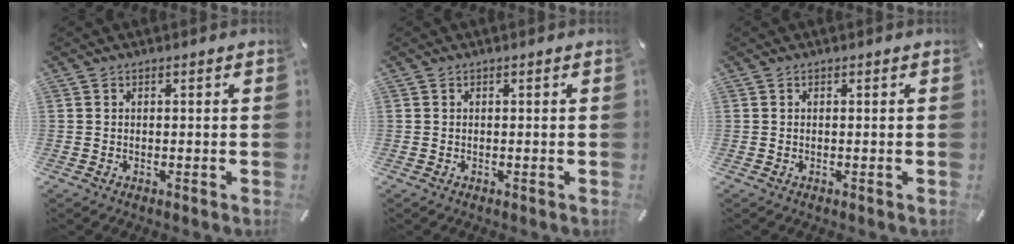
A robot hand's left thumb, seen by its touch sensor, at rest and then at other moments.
{"total": 0.0}
{"total": 0.0}